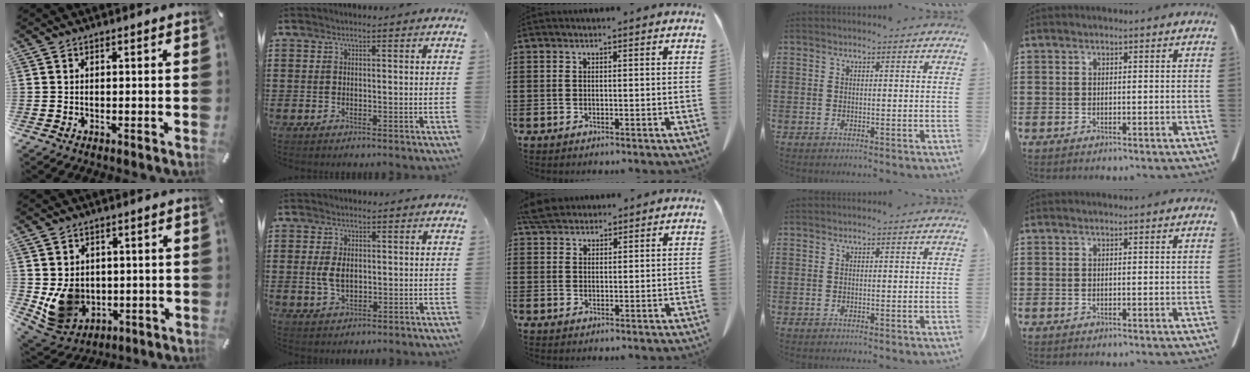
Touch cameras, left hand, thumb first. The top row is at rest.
{"thumb": {"total": 9.6, "force": [0.5, 9.0, 3.3], "torque": [-0.079, -0.010, 0.015]}, "index": {"total": 4.0, "force": [0.2, 2.3, 3.3], "torque": [-0.080, 0.002, -0.001]}, "middle": {"total": 3.8, "force": [3.4, 1.1, 1.1], "torque": [-0.032, 0.000, 0.068]}}